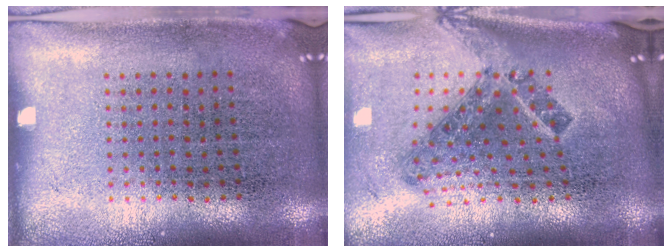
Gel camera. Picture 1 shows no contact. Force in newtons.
{"total": 1.9, "press": 1.3, "slide": 1.4}